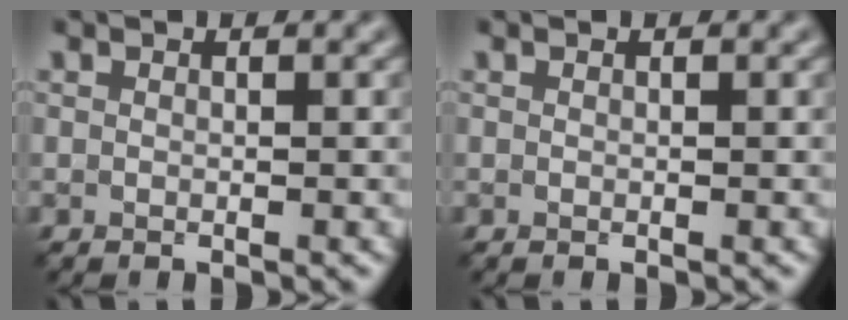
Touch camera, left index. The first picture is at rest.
{"total": 0.0}